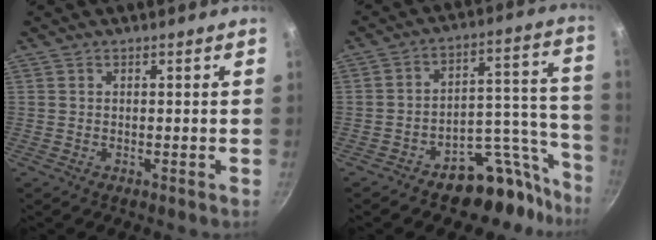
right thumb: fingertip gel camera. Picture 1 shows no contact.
{"total": 22.6, "force": [-13.4, 11.5, 14.2], "torque": [-0.102, 0.097, -0.186]}